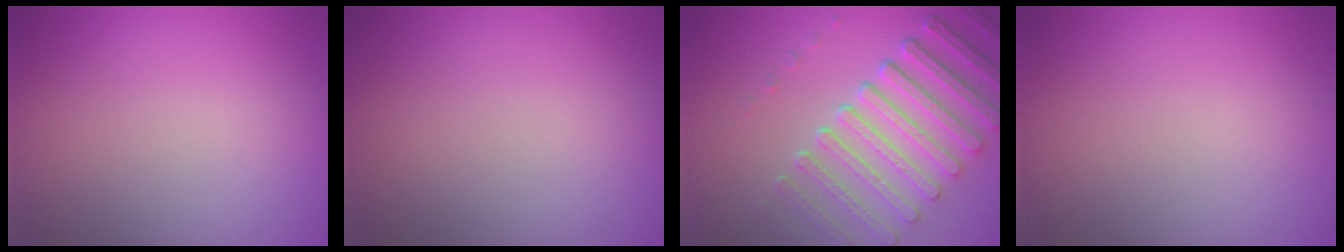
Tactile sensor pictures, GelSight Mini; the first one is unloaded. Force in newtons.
{"total": 0.0}
{"total": 6.9, "press": 5.7, "slide": 3.9}
{"total": 0.0}